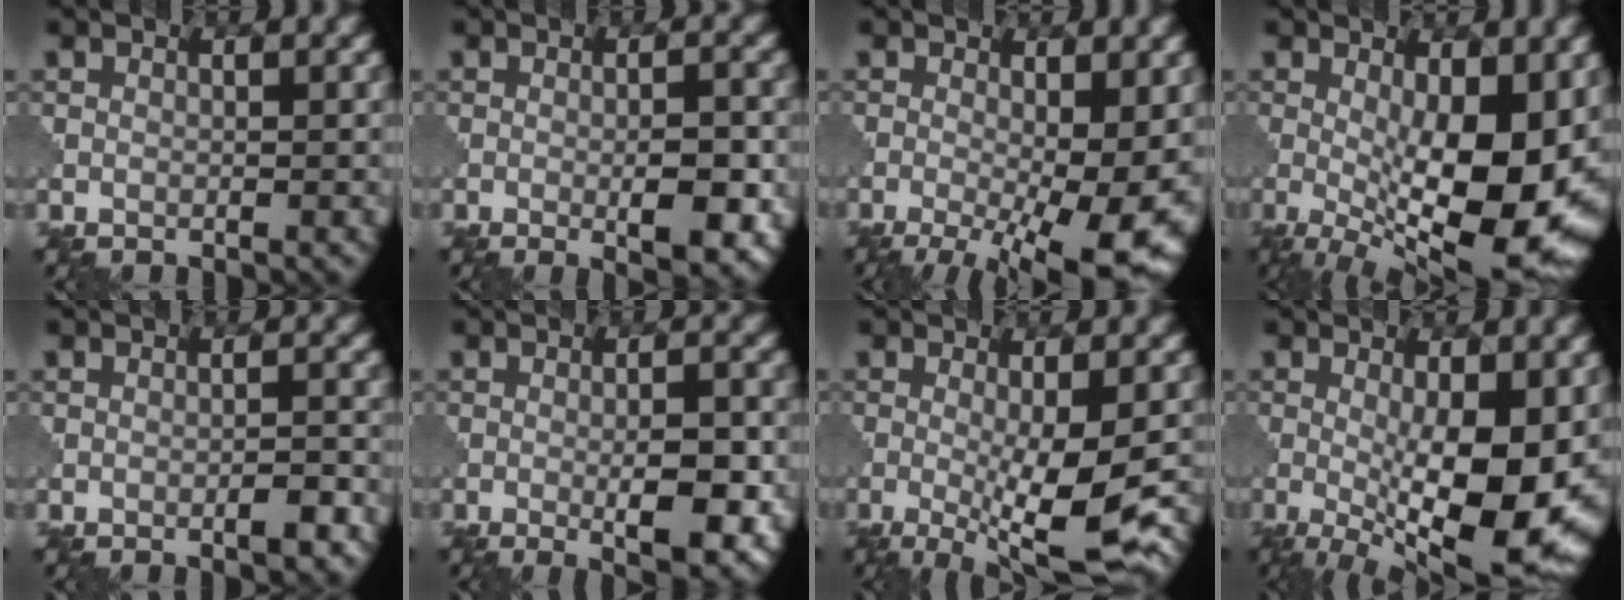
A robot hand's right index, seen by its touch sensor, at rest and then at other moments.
{"total": 4.5, "force": [-1.1, 1.2, 4.2], "torque": [-0.066, -0.004, -0.014]}
{"total": 11.6, "force": [-3.0, 4.2, 10.4], "torque": [-0.161, -0.013, -0.039]}
{"total": 14.8, "force": [-1.6, 5.4, 13.7], "torque": [-0.196, -0.012, -0.019]}
{"total": 1.9, "force": [-1.0, 0.3, 1.6], "torque": [-0.023, 0.005, -0.018]}
{"total": 5.8, "force": [-1.4, 1.5, 5.4], "torque": [-0.083, -0.005, -0.017]}
{"total": 8.8, "force": [-1.9, 2.0, 8.3], "torque": [-0.128, -0.021, -0.023]}
{"total": 13.4, "force": [-1.9, 4.1, 12.6], "torque": [-0.182, -0.023, -0.022]}